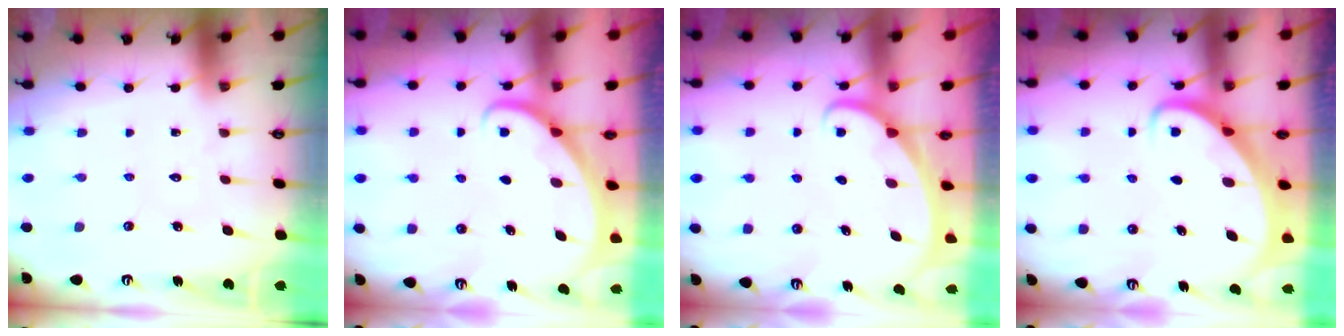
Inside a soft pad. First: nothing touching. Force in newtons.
{"total": 2.3, "press": 2.3, "slide": 0.1}
{"total": 1.8, "press": 1.8, "slide": 0.1}
{"total": 3.4, "press": 3.4, "slide": 0.4}